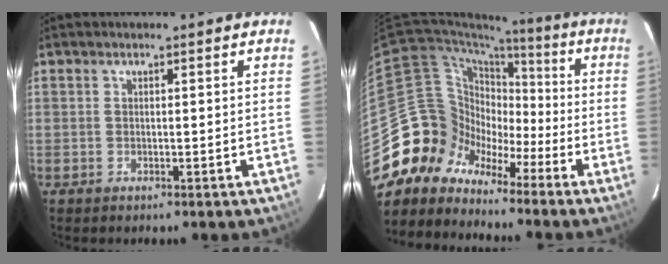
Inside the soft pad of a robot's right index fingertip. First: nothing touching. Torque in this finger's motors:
{"motor_torque": [-0.37, -0.65, -0.34, -0.21]}